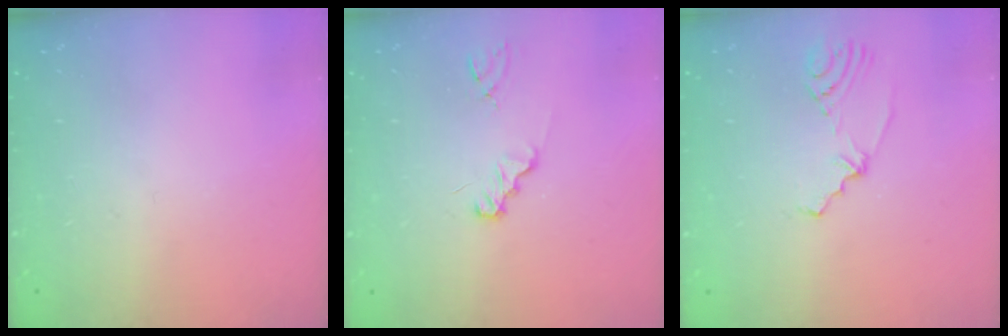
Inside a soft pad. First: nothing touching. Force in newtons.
{"total": 1.2, "press": 1.2, "slide": 0.1}
{"total": 4.3, "press": 1.2, "slide": 4.1}